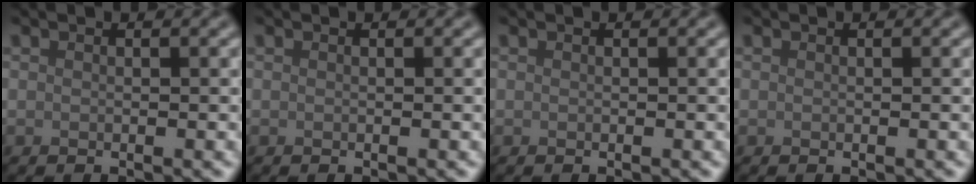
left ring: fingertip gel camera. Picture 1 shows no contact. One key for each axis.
{"total": 0.0}
{"total": 0.0}
{"total": 0.0}